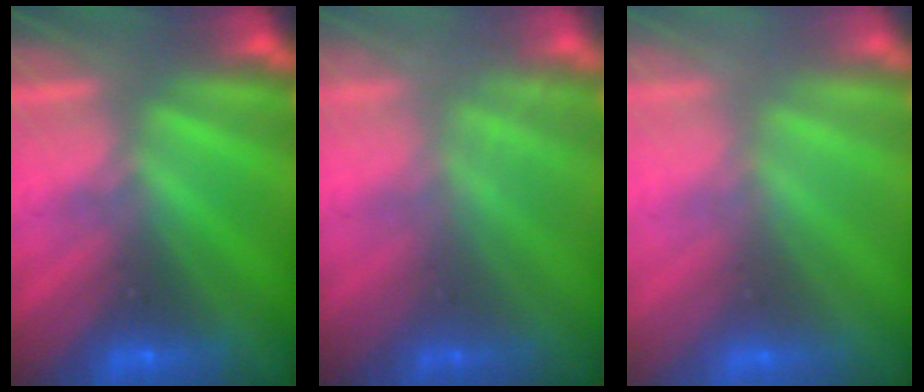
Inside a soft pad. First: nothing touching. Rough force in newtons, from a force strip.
{"total": 2.3}
{"total": 2.7}